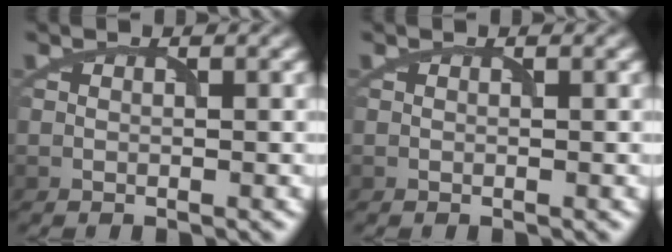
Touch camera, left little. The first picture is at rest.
{"total": 0.0}